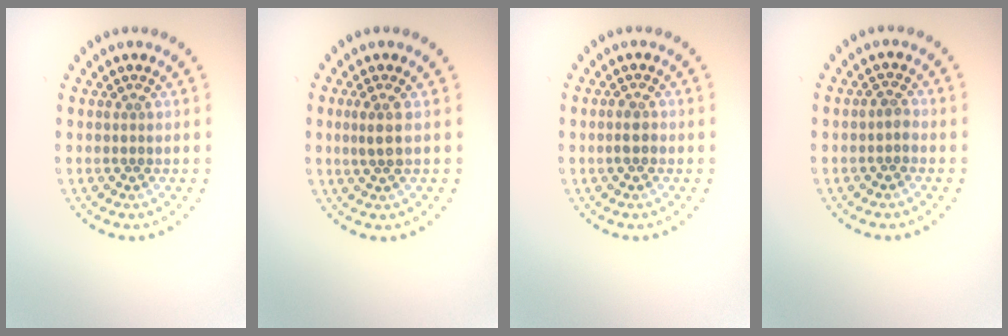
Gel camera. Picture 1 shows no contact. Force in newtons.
{"total": 1.6, "press": 1.4, "slide": 0.8}
{"total": 1.3, "press": 1.3, "slide": 0.3}
{"total": 1.3, "press": 1.1, "slide": 0.6}